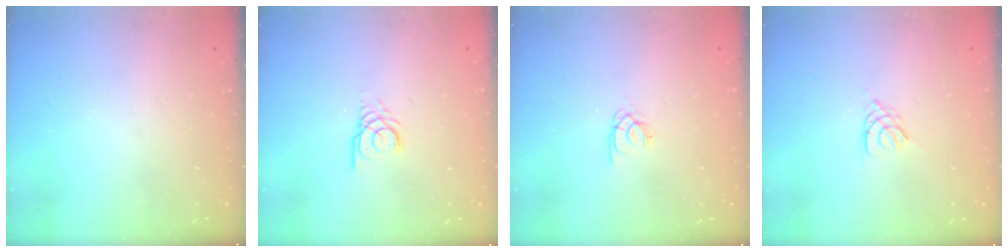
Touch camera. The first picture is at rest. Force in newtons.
{"total": 3.0, "press": 3.0, "slide": 0.3}
{"total": 1.8, "press": 1.8, "slide": 0.3}
{"total": 2.6, "press": 2.5, "slide": 0.5}